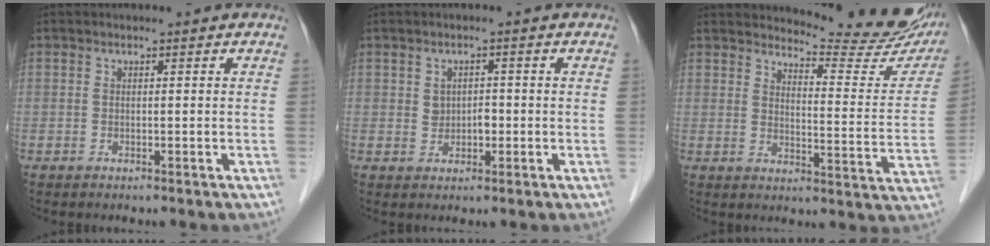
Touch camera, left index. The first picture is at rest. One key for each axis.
{"total": 2.3, "fx": -0.1, "fy": 1.9, "fz": 1.3, "tx": -0.018, "ty": 0.004, "tz": 0.002}
{"total": 16.1, "fx": 15.4, "fy": 2.1, "fz": 4.5, "tx": -0.051, "ty": -0.080, "tz": 0.170}